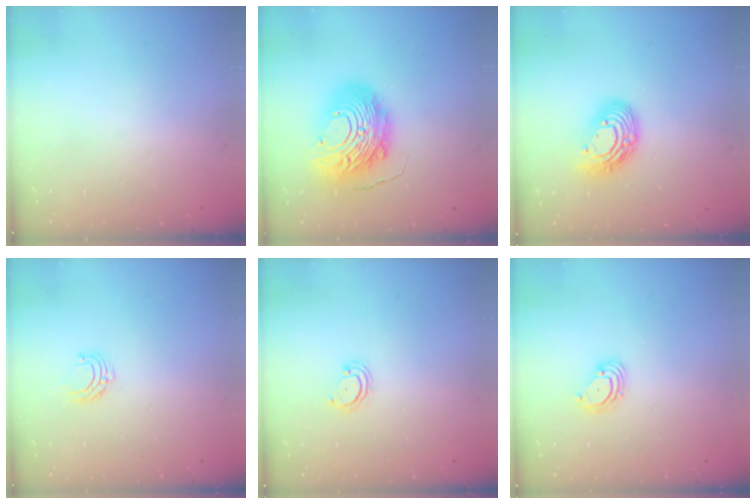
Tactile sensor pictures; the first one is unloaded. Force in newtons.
{"total": 17.9, "press": 17.9, "slide": 1.5}
{"total": 12.7, "press": 12.7, "slide": 1.2}
{"total": 5.3, "press": 5.3, "slide": 0.5}
{"total": 3.1, "press": 3.0, "slide": 0.4}
{"total": 3.3, "press": 3.3, "slide": 0.3}